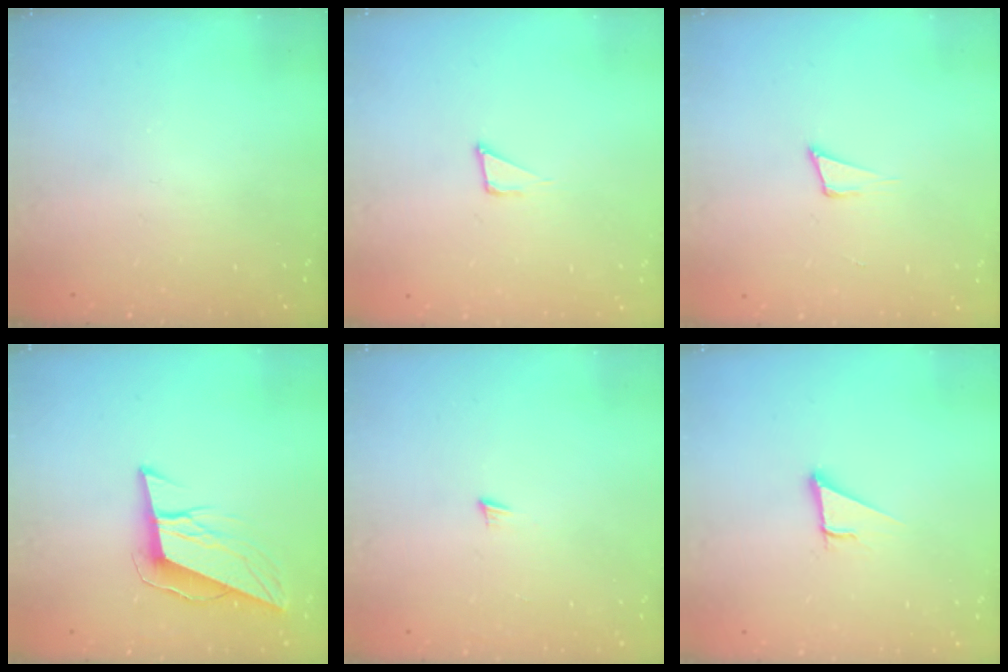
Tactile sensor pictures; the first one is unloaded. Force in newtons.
{"total": 2.3, "press": 2.3, "slide": 0.1}
{"total": 5.1, "press": 3.8, "slide": 3.3}
{"total": 9.9, "press": 9.6, "slide": 2.3}
{"total": 5.2, "press": 5.2, "slide": 0.3}
{"total": 2.9, "press": 2.9, "slide": 0.1}